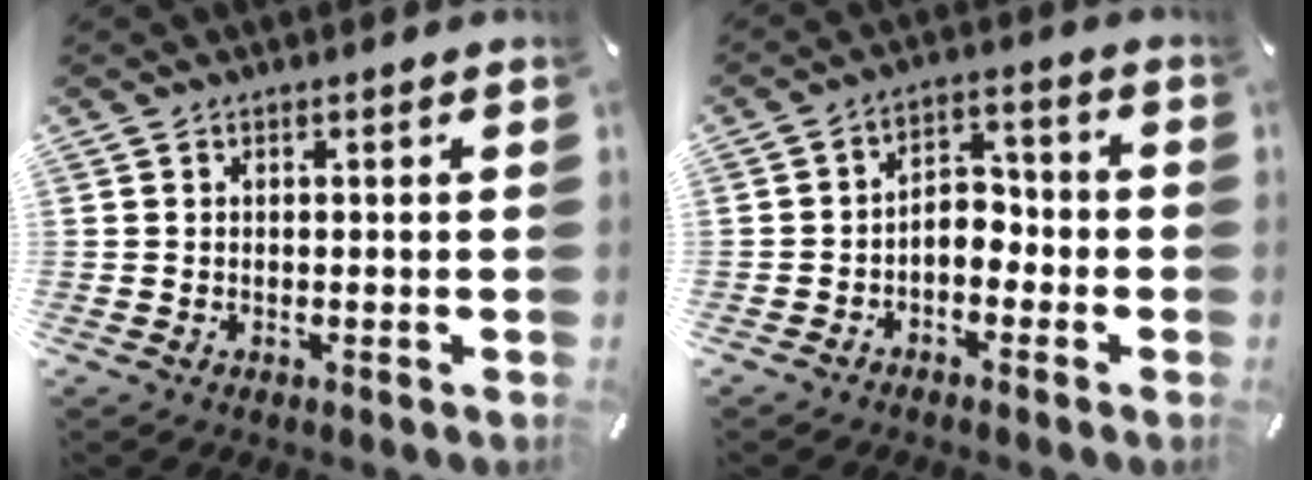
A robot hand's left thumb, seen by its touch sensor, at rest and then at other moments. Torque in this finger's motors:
{"motor_torque": [-0.32, 0.65, 0.24, -0.13, 0.14]}